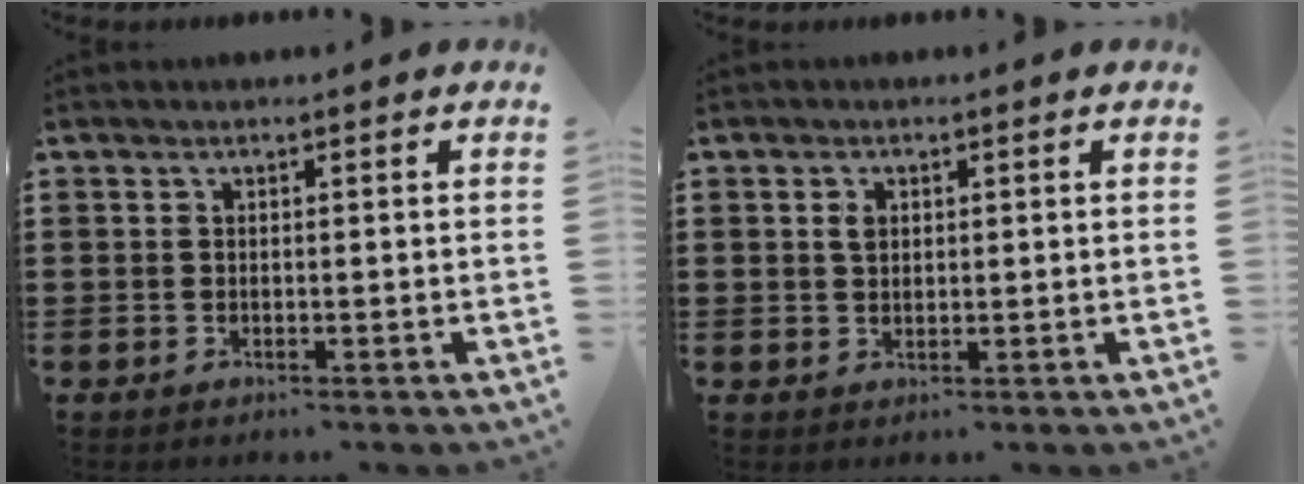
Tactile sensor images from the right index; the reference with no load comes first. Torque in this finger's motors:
{"motor_torque": [0.13, 0.06, 0.01, 0.01]}